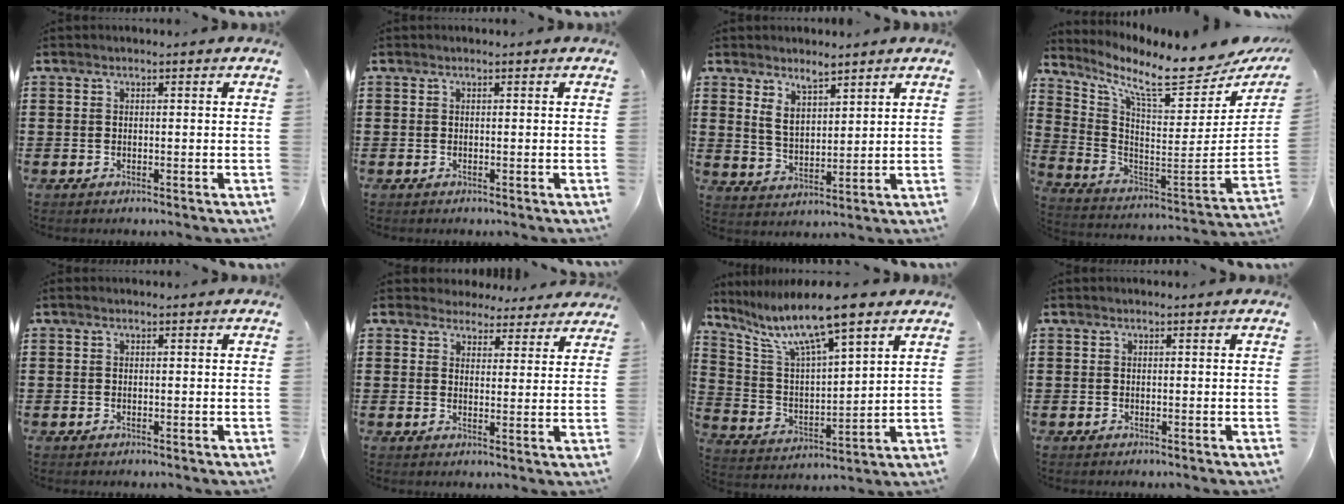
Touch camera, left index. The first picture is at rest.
{"total": 0.0}
{"total": 4.8, "force": [3.8, 2.0, 2.0], "torque": [-0.043, -0.004, 0.070]}
{"total": 10.6, "force": [8.4, 1.4, 6.3], "torque": [-0.135, -0.079, 0.136]}
{"total": 0.0}
{"total": 4.0, "force": [3.8, 1.1, 0.3], "torque": [-0.021, -0.010, 0.071]}
{"total": 10.4, "force": [7.9, 1.4, 6.6], "torque": [-0.156, -0.033, 0.132]}
{"total": 0.0}